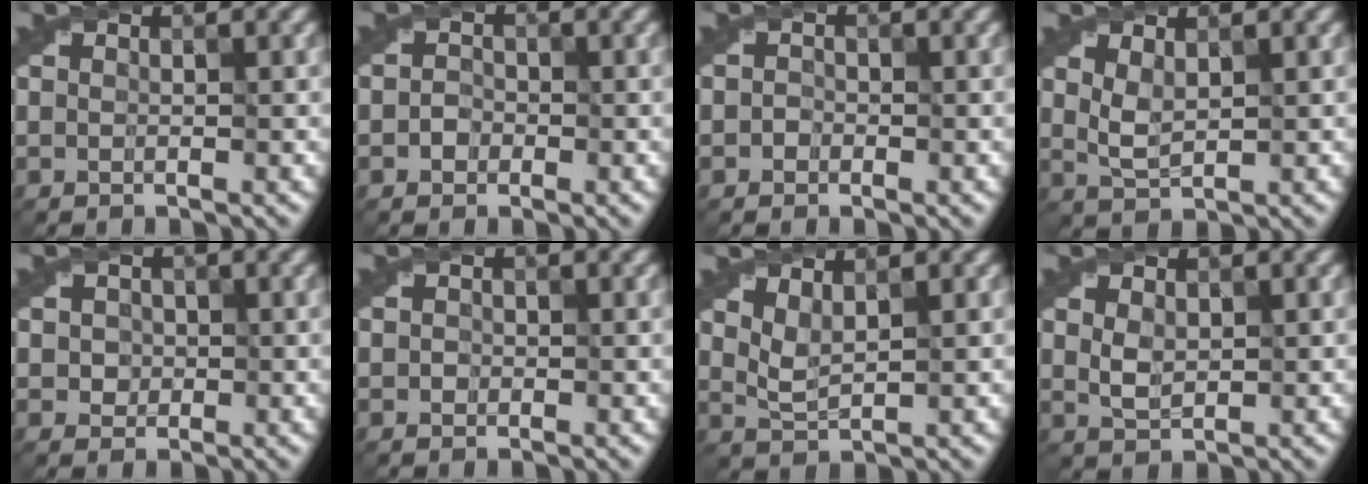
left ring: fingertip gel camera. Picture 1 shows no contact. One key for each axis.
{"total": 1.1, "fx": -0.4, "fy": 1.0, "fz": 0.3, "tx": 0.000, "ty": 0.003, "tz": -0.011}
{"total": 0.6, "fx": -0.3, "fy": 0.5, "fz": 0.0, "tx": 0.001, "ty": 0.001, "tz": -0.008}
{"total": 1.8, "fx": 0.9, "fy": 0.9, "fz": 1.4, "tx": -0.031, "ty": 0.001, "tz": 0.022}
{"total": 1.6, "fx": 0.3, "fy": 1.5, "fz": 0.4, "tx": 0.007, "ty": 0.003, "tz": -0.002}
{"total": 0.6, "fx": -0.1, "fy": 0.5, "fz": 0.0, "tx": 0.003, "ty": -0.002, "tz": -0.004}
{"total": 1.7, "fx": 1.3, "fy": 0.4, "fz": 1.0, "tx": -0.024, "ty": -0.004, "tz": 0.030}
{"total": 1.7, "fx": 0.5, "fy": 1.2, "fz": 1.2, "tx": -0.026, "ty": 0.001, "tz": 0.013}